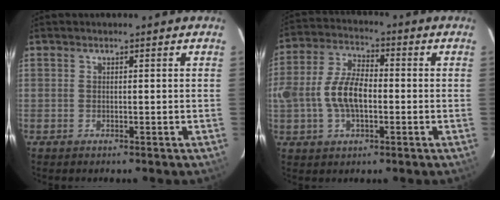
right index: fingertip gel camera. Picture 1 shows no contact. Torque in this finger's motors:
{"motor_torque": [0.34, -0.12, 0.60, 0.16]}